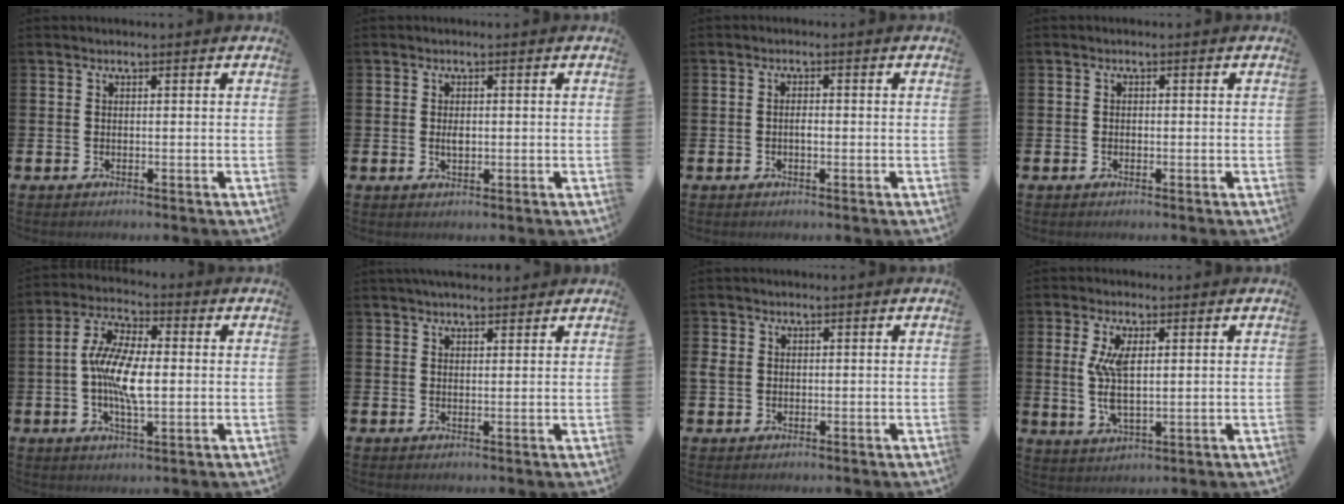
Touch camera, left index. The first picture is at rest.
{"total": 1.4, "force": [0.2, 0.8, 1.2], "torque": [-0.010, -0.001, 0.000]}
{"total": 1.0, "force": [-0.4, 0.6, 0.7], "torque": [-0.010, -0.001, -0.009]}
{"total": 0.7, "force": [-0.3, 0.6, 0.2], "torque": [-0.011, 0.006, -0.005]}
{"total": 8.2, "force": [-0.2, 3.4, 7.5], "torque": [-0.136, 0.007, -0.005]}
{"total": 3.0, "force": [2.9, 0.7, 0.3], "torque": [-0.001, -0.012, 0.051]}
{"total": 1.9, "force": [0.5, 1.7, 0.7], "torque": [-0.007, 0.004, 0.006]}
{"total": 6.0, "force": [1.4, 2.5, 5.3], "torque": [-0.112, -0.005, 0.018]}